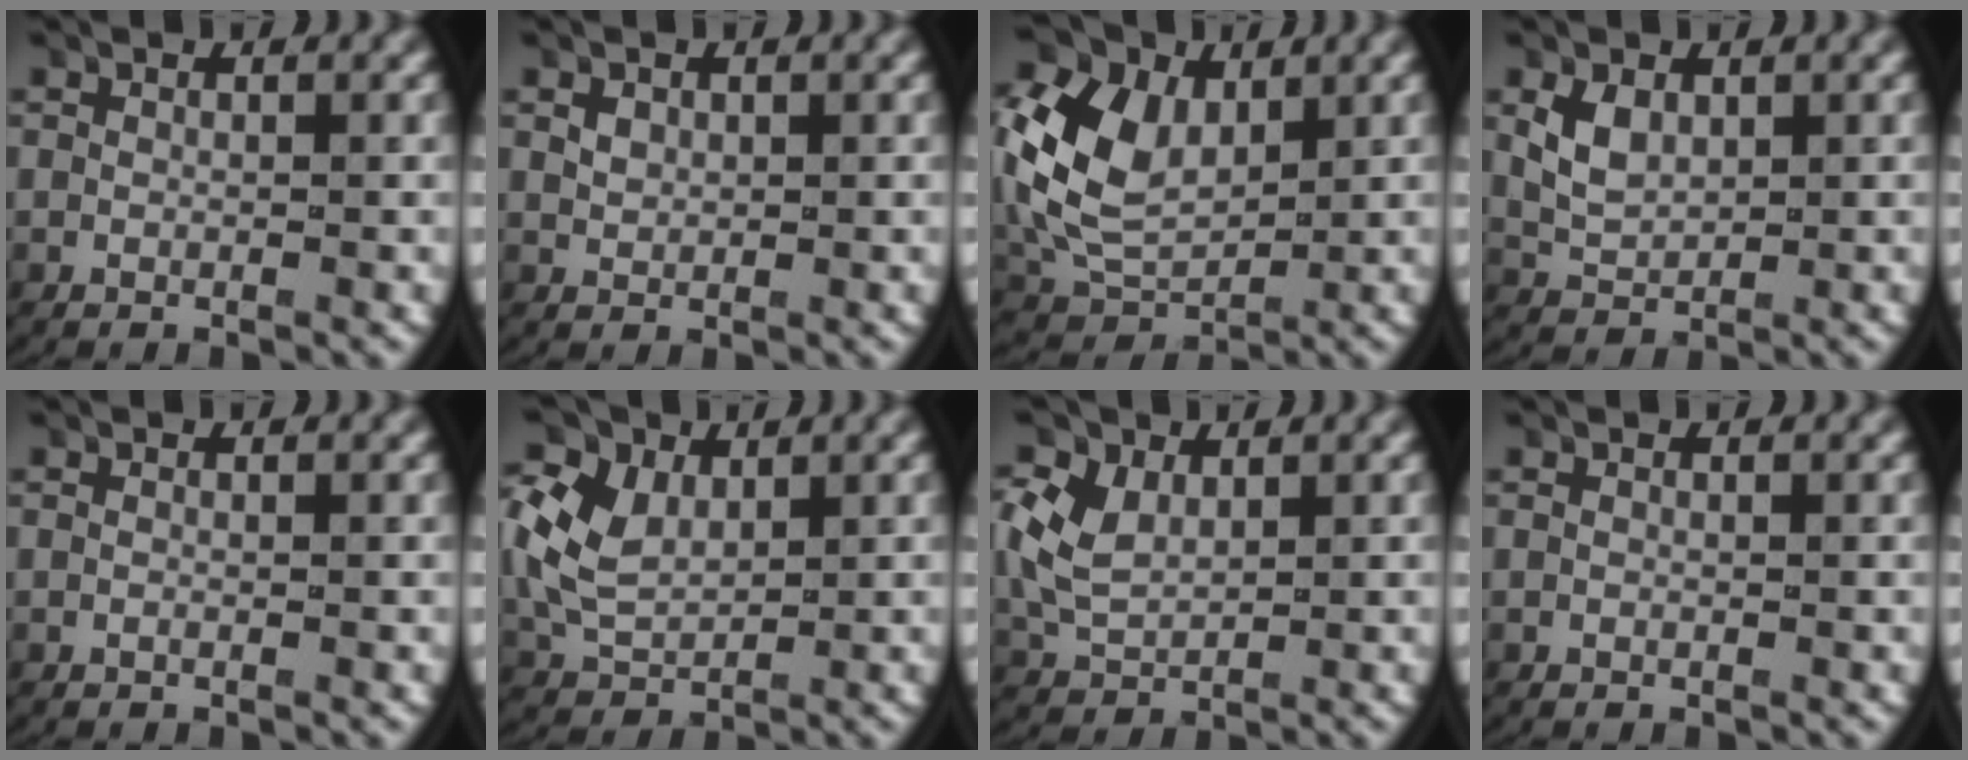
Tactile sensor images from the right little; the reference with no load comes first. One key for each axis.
{"total": 1.0, "fx": 0.3, "fy": 0.7, "fz": 0.6, "tx": -0.012, "ty": -0.002, "tz": 0.012}
{"total": 9.3, "fx": 1.4, "fy": 7.4, "fz": 5.4, "tx": -0.129, "ty": -0.012, "tz": 0.028}
{"total": 2.5, "fx": 0.4, "fy": 1.9, "fz": 1.7, "tx": -0.037, "ty": -0.002, "tz": 0.015}
{"total": 0.0}
{"total": 6.2, "fx": 0.9, "fy": 5.1, "fz": 3.4, "tx": -0.093, "ty": -0.014, "tz": 0.023}
{"total": 4.4, "fx": 0.6, "fy": 3.6, "fz": 2.5, "tx": -0.076, "ty": -0.012, "tz": 0.021}
{"total": 0.0}